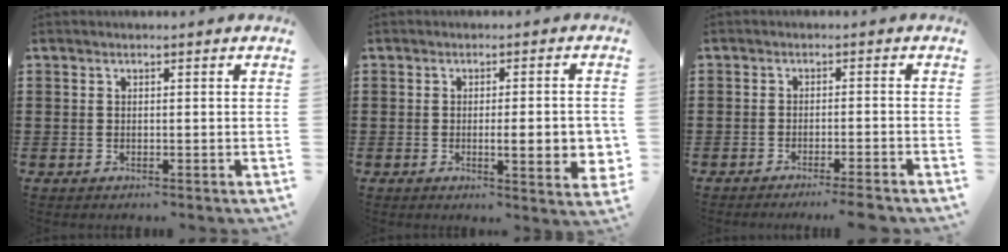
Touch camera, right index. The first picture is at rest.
{"total": 6.1, "force": [-0.8, 1.1, 5.9], "torque": [-0.080, -0.009, -0.014]}
{"total": 2.4, "force": [-2.2, -0.3, 1.1], "torque": [-0.019, 0.000, -0.043]}